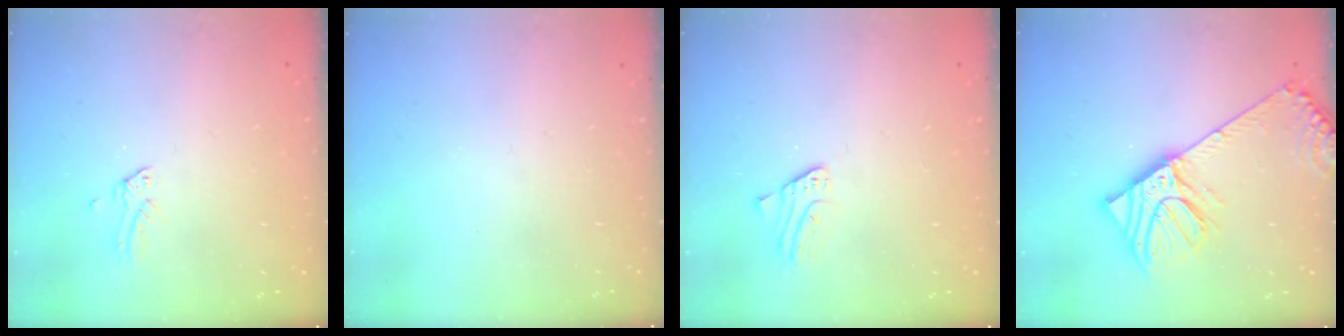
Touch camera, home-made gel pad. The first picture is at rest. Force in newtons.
{"total": 0.0}
{"total": 2.4, "press": 2.4, "slide": 0.2}
{"total": 13.8, "press": 13.6, "slide": 2.3}